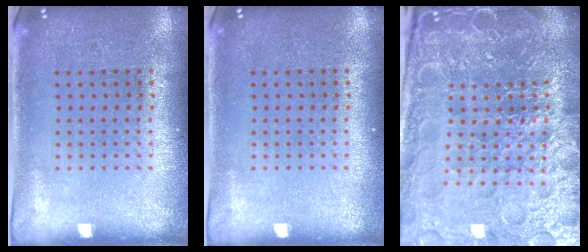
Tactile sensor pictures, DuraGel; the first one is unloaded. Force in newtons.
{"total": 0.0}
{"total": 6.9, "press": 6.1, "slide": 3.2}